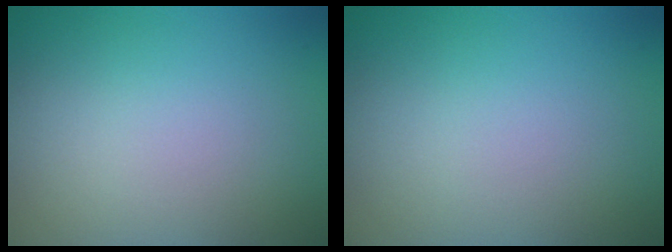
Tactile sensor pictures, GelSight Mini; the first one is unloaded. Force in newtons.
{"total": 0.0}